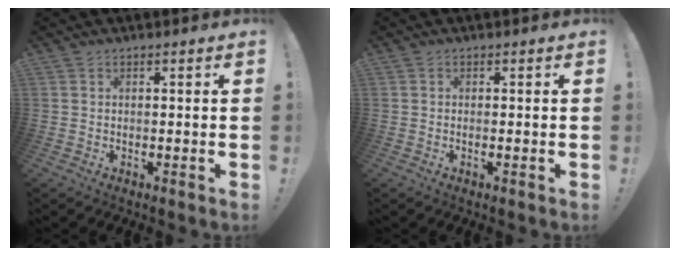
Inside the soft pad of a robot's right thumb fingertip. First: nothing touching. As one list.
[{"total": 0.5, "force": [-0.1, -0.2, 0.5], "torque": [-0.001, -0.005, -0.004]}]